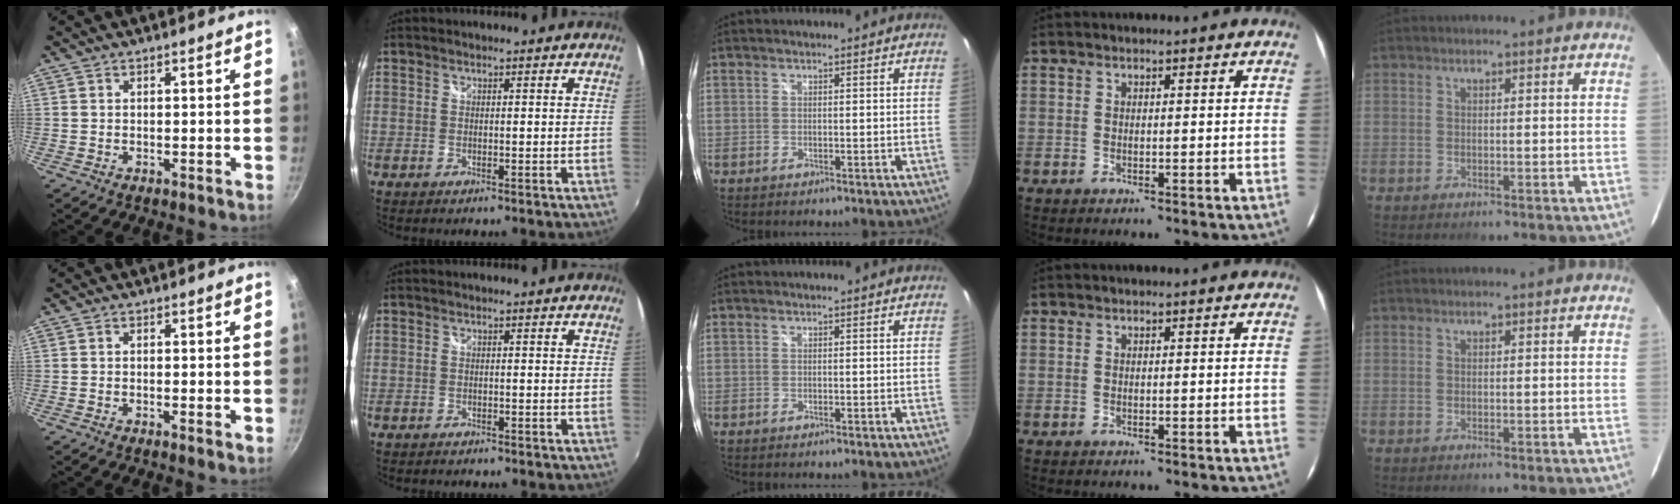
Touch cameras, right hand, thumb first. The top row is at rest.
{"thumb": {"total": 1.0, "force": [-0.1, 0.0, 1.0], "torque": [-0.019, -0.002, -0.006]}, "index": {"total": 2.0, "force": [-1.9, 0.6, 0.5], "torque": [-0.020, -0.004, -0.030]}}